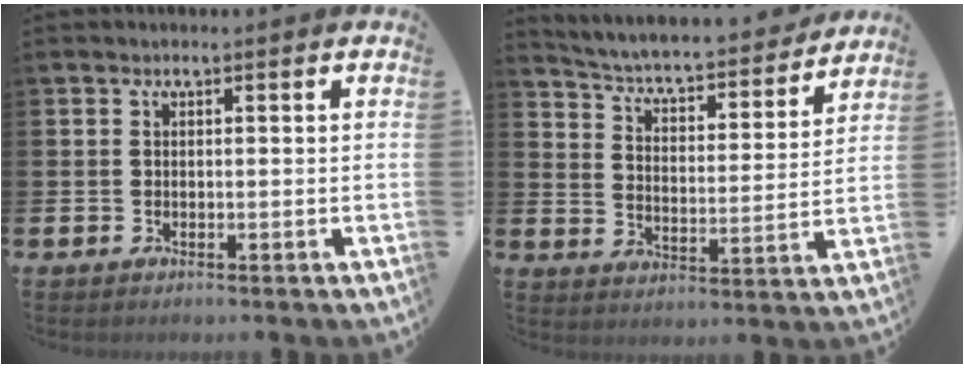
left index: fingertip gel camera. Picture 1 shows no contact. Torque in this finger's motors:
{"motor_torque": [1.09, -1.05, 0.29, 0.11]}